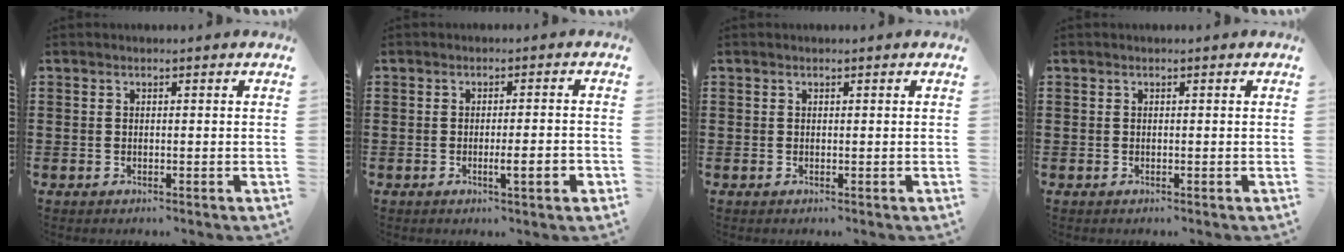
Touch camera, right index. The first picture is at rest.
{"total": 3.9, "force": [-1.2, 0.2, 3.6], "torque": [-0.059, -0.009, -0.020]}
{"total": 0.0}
{"total": 0.0}